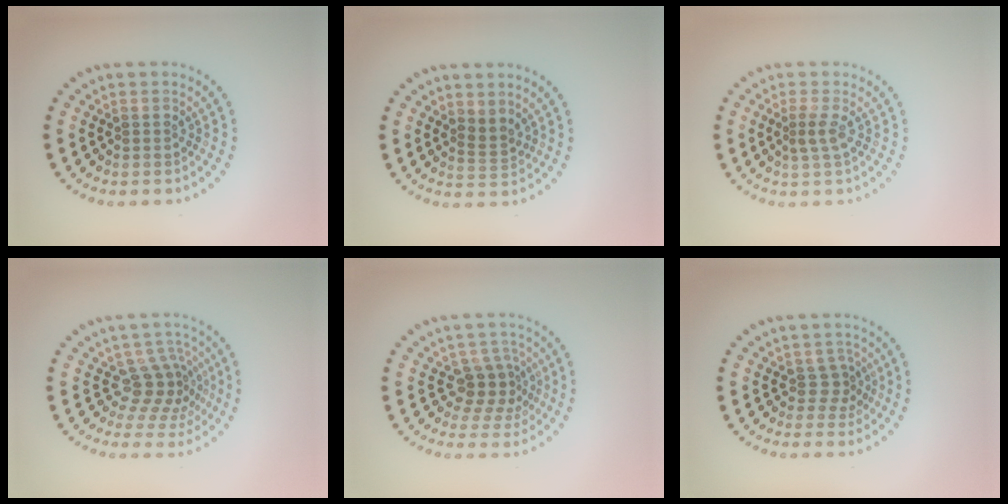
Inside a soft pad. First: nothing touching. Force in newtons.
{"total": 1.8, "press": 1.2, "slide": 1.2}
{"total": 1.5, "press": 1.2, "slide": 1.0}
{"total": 3.3, "press": 2.3, "slide": 2.4}
{"total": 3.0, "press": 2.3, "slide": 2.0}
{"total": 1.8, "press": 1.1, "slide": 1.4}